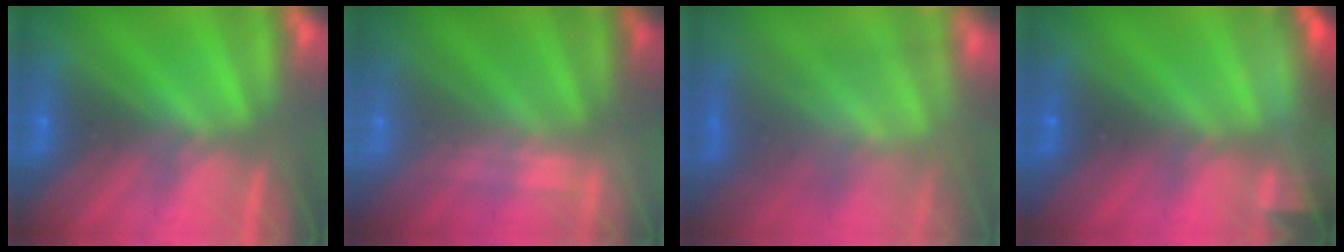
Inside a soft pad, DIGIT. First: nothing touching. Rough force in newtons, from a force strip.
{"total": 2.2}
{"total": 4.1}
{"total": 7.1}